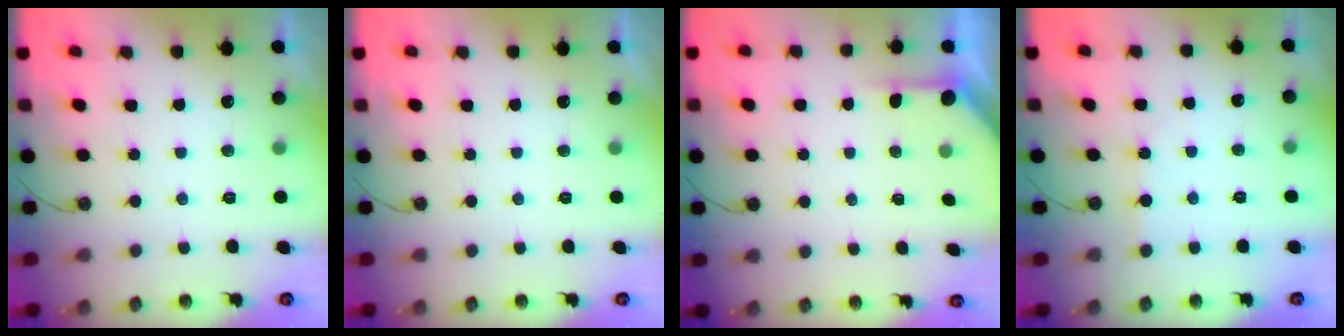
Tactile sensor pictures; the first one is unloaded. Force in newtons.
{"total": 0.0}
{"total": 2.2, "press": 2.2, "slide": 0.3}
{"total": 2.3, "press": 2.3, "slide": 0.3}